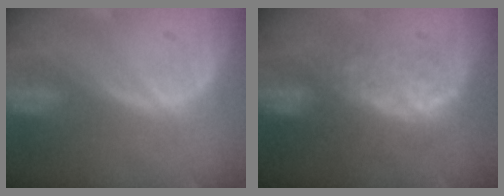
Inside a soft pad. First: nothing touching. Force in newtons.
{"total": 8.0, "press": 7.4, "slide": 3.0}